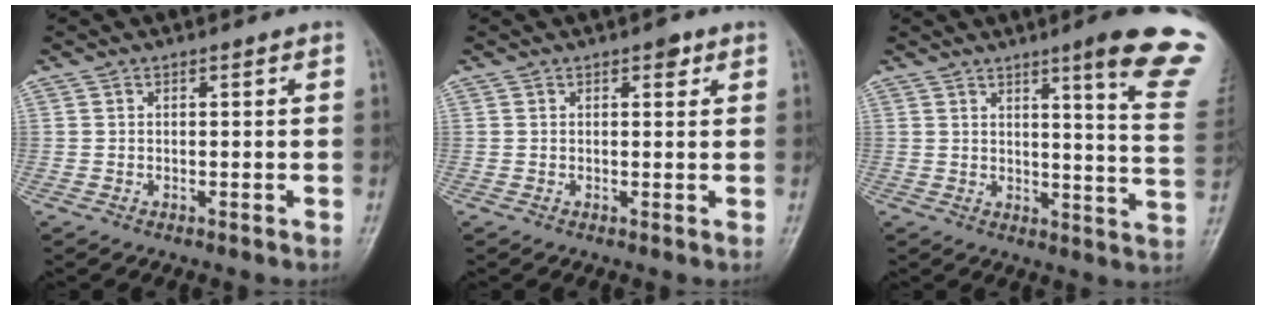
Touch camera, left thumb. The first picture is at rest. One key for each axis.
{"total": 1.9, "fx": 1.1, "fy": 1.0, "fz": 1.2, "tx": -0.005, "ty": -0.002, "tz": 0.012}
{"total": 16.6, "fx": 10.6, "fy": 1.3, "fz": 12.6, "tx": -0.131, "ty": -0.063, "tz": 0.119}